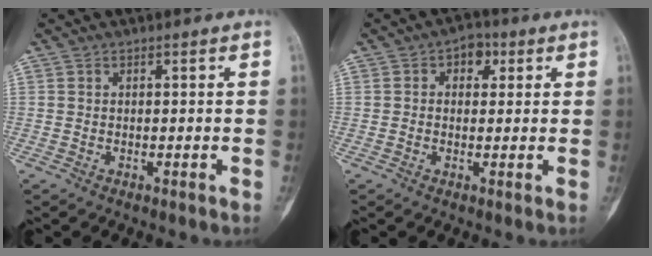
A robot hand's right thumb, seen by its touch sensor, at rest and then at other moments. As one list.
[{"total": 4.0, "force": [1.4, 2.9, 2.4], "torque": [-0.008, 0.003, 0.013]}]